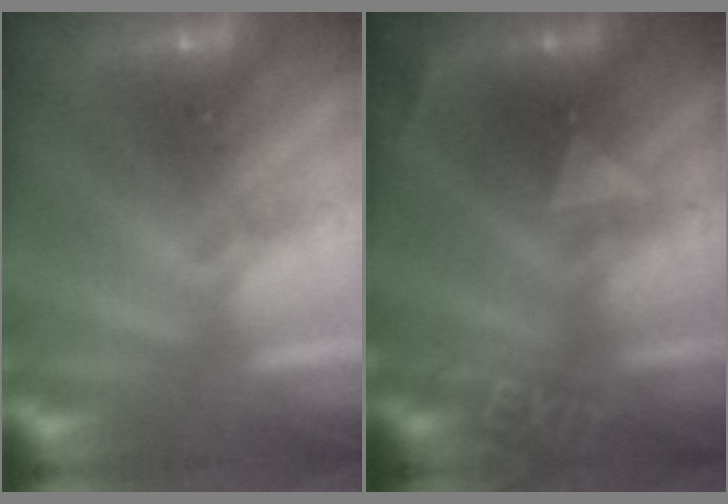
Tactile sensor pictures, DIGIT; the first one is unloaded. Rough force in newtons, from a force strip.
{"total": 2.2}